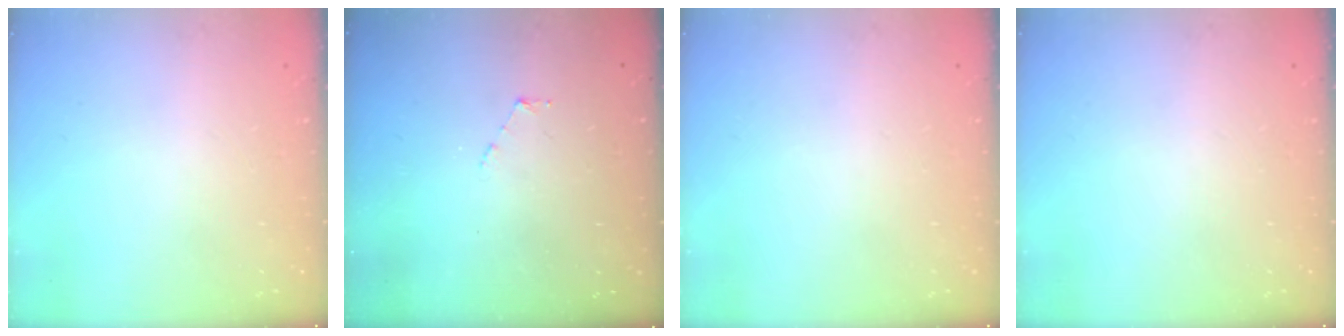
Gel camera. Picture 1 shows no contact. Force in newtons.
{"total": 2.9, "press": 2.9, "slide": 0.3}
{"total": 0.0}
{"total": 0.0}